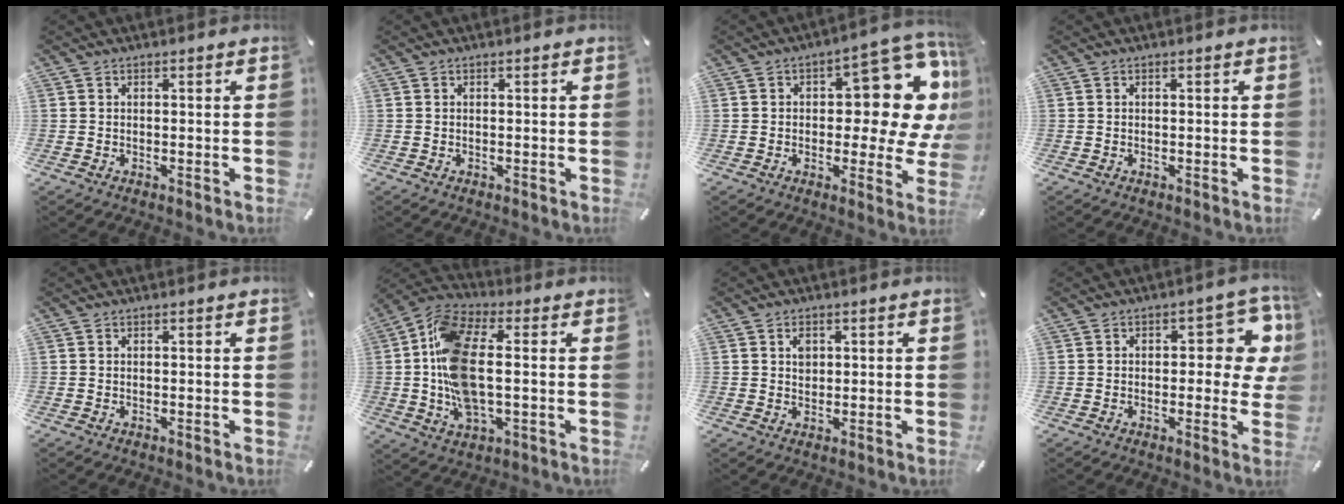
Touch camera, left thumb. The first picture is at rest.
{"total": 0.0}
{"total": 18.1, "force": [6.2, 8.6, 14.7], "torque": [-0.165, -0.062, 0.094]}
{"total": 0.0}
{"total": 0.0}
{"total": 15.3, "force": [-0.3, 7.6, 13.2], "torque": [-0.285, -0.007, -0.004]}
{"total": 2.6, "force": [0.7, 2.0, 1.4], "torque": [-0.014, -0.002, 0.009]}
{"total": 11.0, "force": [2.3, 4.9, 9.5], "torque": [-0.111, -0.012, 0.035]}